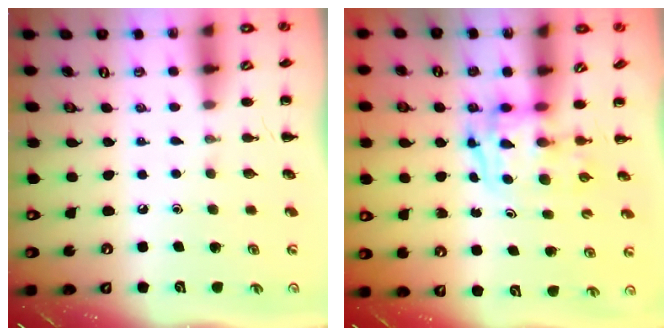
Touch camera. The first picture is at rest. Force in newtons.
{"total": 3.4, "press": 3.4, "slide": 0.6}